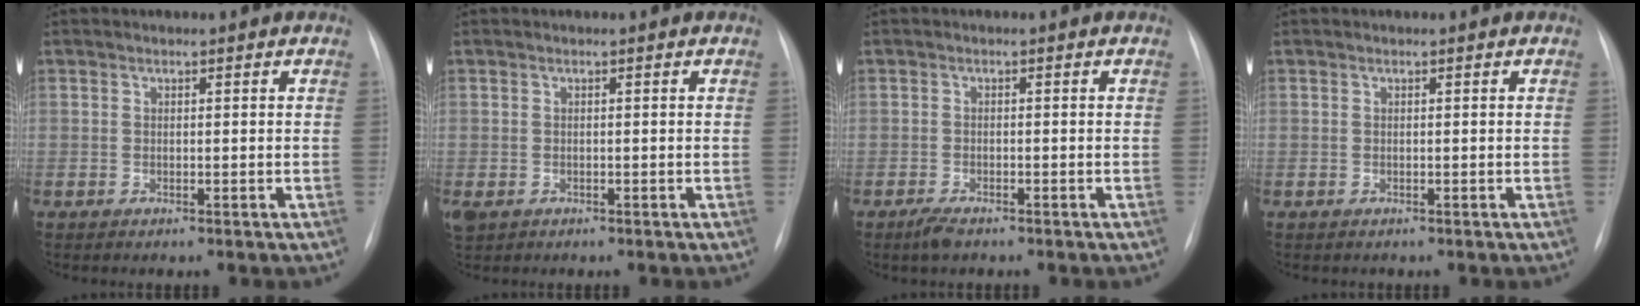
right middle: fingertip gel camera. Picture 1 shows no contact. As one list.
[{"total": 1.8, "force": [-0.7, 1.3, 1.0], "torque": [-0.022, -0.001, -0.003]}, {"total": 2.1, "force": [-1.6, 0.6, 1.2], "torque": [-0.033, -0.005, -0.027]}, {"total": 0.0}]